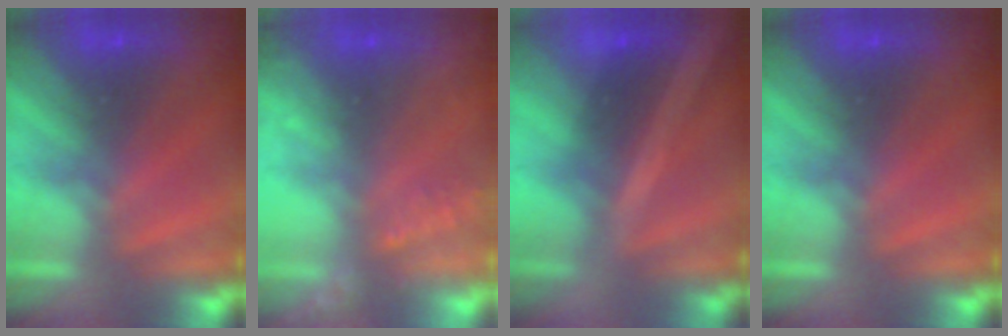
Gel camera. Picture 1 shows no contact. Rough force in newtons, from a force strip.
{"total": 6.9}
{"total": 2.0}
{"total": 0.0}